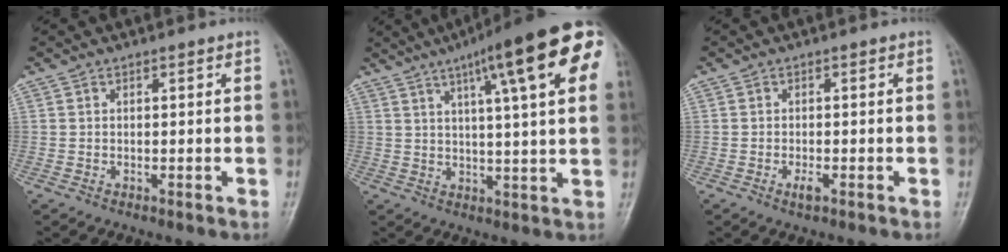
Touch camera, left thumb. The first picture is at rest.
{"total": 20.8, "force": [9.6, 3.8, 18.1], "torque": [-0.247, 0.001, 0.120]}
{"total": 1.6, "force": [-1.0, 0.5, 1.2], "torque": [-0.025, 0.003, -0.017]}